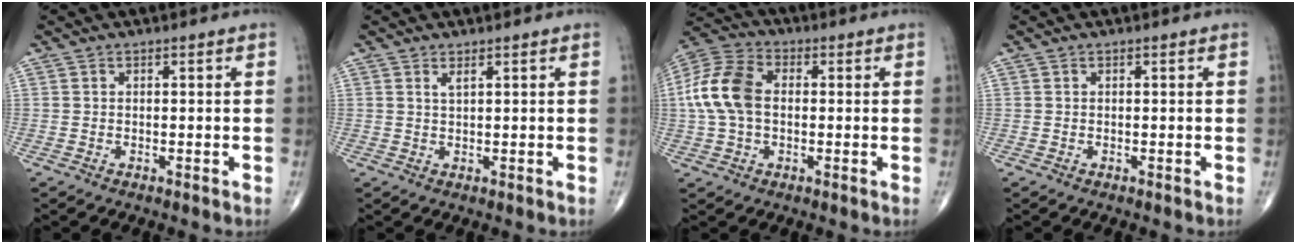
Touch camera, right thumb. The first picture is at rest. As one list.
[{"total": 1.1, "force": [0.8, 0.1, 0.8], "torque": [-0.016, -0.005, 0.015]}, {"total": 12.0, "force": [0.5, 7.8, 9.1], "torque": [-0.193, 0.028, 0.001]}, {"total": 0.0}]